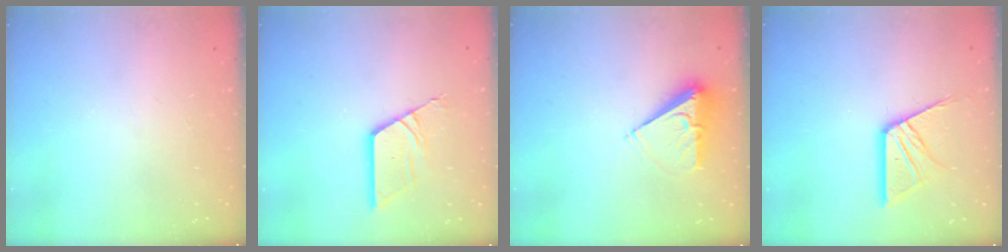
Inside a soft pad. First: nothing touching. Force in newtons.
{"total": 10.5, "press": 10.5, "slide": 1.0}
{"total": 7.1, "press": 7.0, "slide": 1.1}
{"total": 13.7, "press": 13.7, "slide": 1.4}